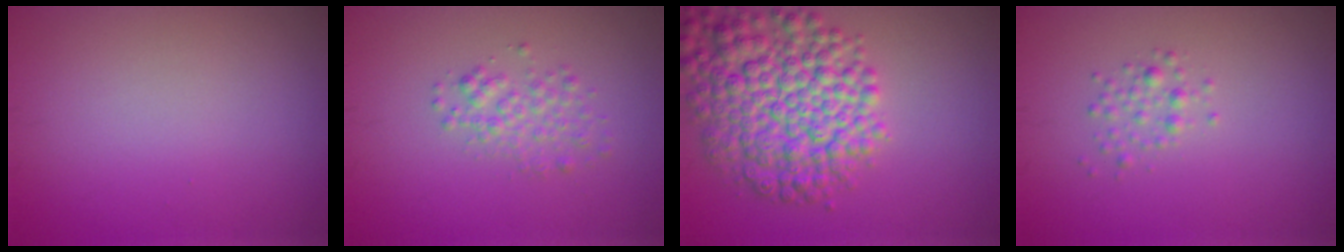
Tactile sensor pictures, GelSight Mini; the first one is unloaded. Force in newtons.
{"total": 2.1, "press": 2.1, "slide": 0.1}
{"total": 8.8, "press": 8.8, "slide": 0.3}
{"total": 1.3, "press": 1.3, "slide": 0.1}